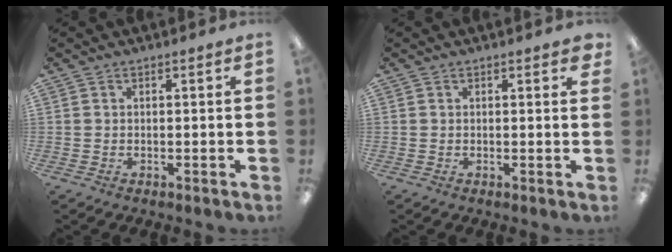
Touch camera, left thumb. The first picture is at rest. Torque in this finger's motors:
{"motor_torque": [-0.11, -0.02, 0.43, -0.10, 0.00]}